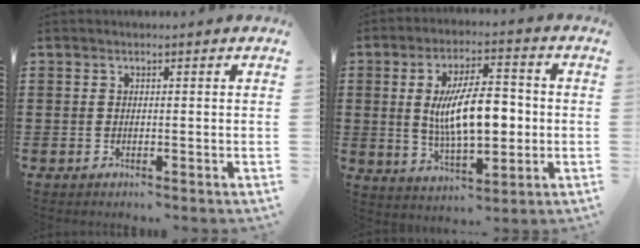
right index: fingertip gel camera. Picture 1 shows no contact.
{"total": 11.1, "force": [0.3, 4.7, 10.0], "torque": [-0.180, 0.005, 0.000]}